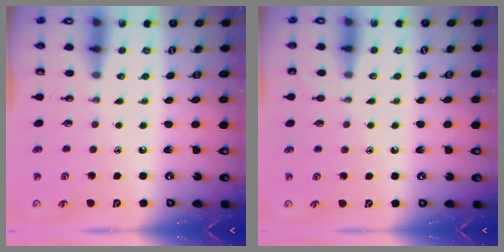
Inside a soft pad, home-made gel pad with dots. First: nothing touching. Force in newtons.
{"total": 2.9, "press": 2.9, "slide": 0.4}